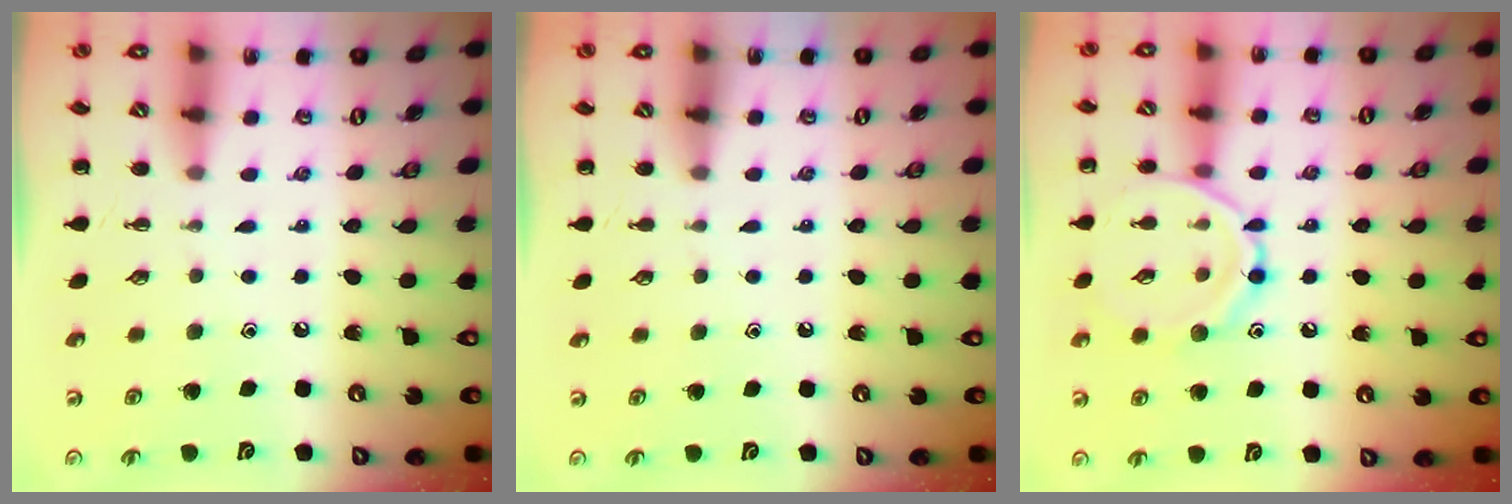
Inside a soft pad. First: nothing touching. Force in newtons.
{"total": 0.9, "press": 0.9, "slide": 0.2}
{"total": 11.7, "press": 11.7, "slide": 0.5}